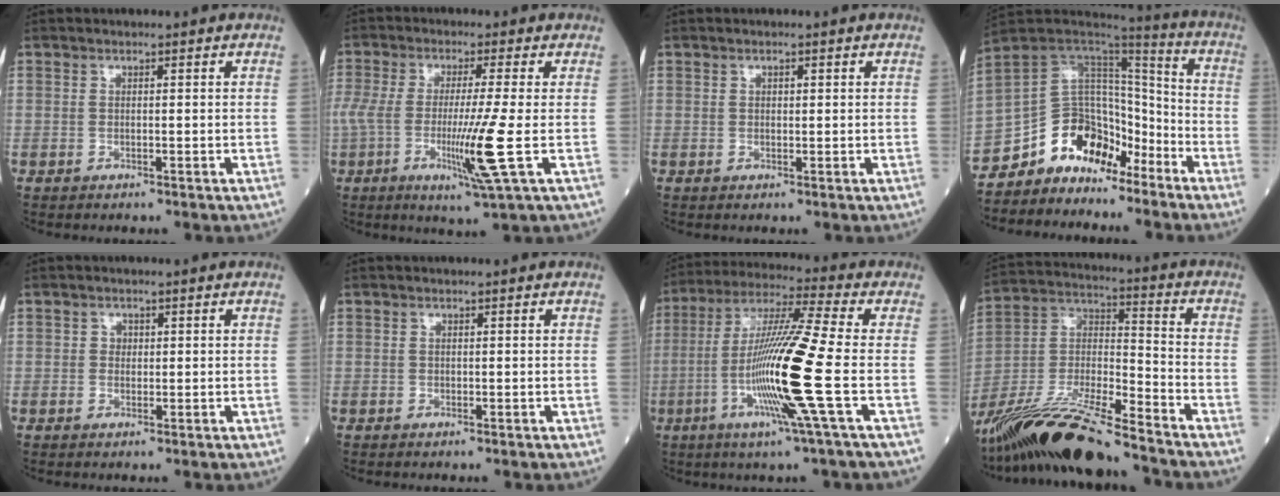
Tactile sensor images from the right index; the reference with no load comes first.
{"total": 10.5, "force": [-2.4, -1.1, 10.1], "torque": [-0.210, -0.025, -0.047]}
{"total": 0.6, "force": [0.2, 0.3, 0.5], "torque": [-0.010, -0.001, 0.005]}
{"total": 13.1, "force": [-10.2, 7.3, 3.6], "torque": [-0.055, 0.070, -0.181]}
{"total": 0.9, "force": [0.1, 0.8, 0.4], "torque": [-0.003, 0.002, 0.001]}
{"total": 0.0}
{"total": 15.9, "force": [-3.8, -1.7, 15.3], "torque": [-0.300, -0.016, -0.085]}
{"total": 18.9, "force": [-15.7, 1.8, 10.4], "torque": [-0.218, -0.022, -0.294]}